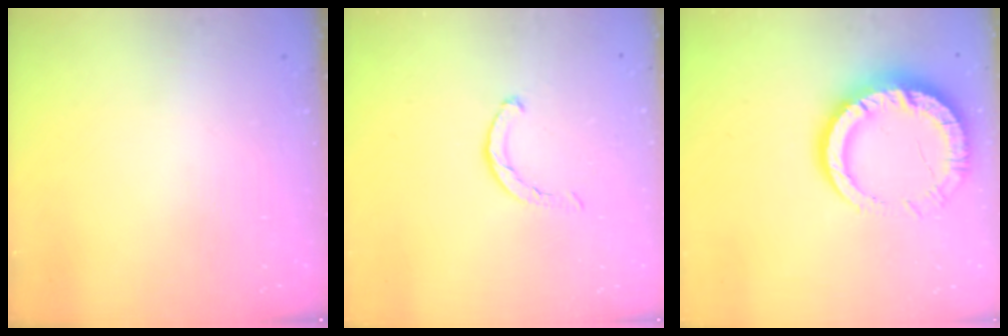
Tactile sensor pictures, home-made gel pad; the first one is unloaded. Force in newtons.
{"total": 2.1, "press": 2.1, "slide": 0.3}
{"total": 15.2, "press": 15.2, "slide": 1.4}